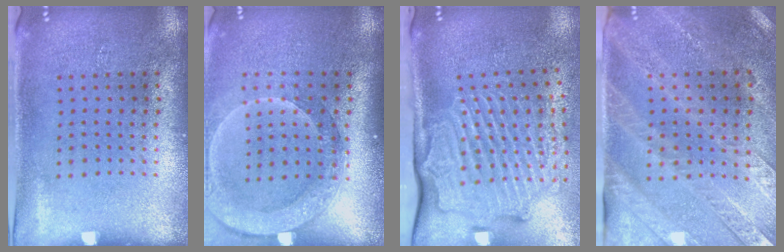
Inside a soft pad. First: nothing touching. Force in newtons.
{"total": 2.5, "press": 2.0, "slide": 1.5}
{"total": 3.1, "press": 2.4, "slide": 1.9}
{"total": 2.8, "press": 2.6, "slide": 1.0}